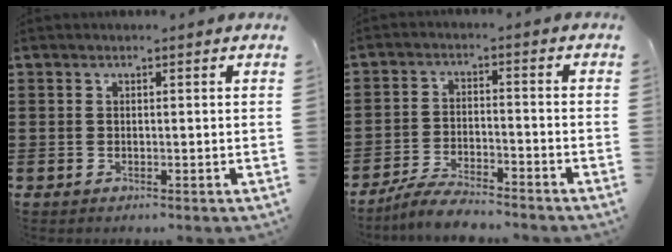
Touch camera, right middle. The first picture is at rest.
{"total": 5.2, "force": [-4.9, 0.5, 1.8], "torque": [-0.042, 0.000, -0.099]}